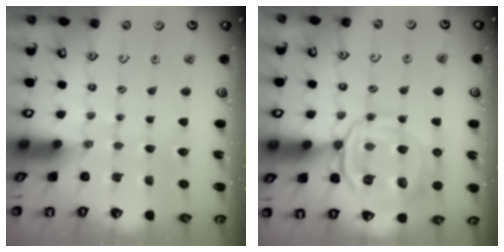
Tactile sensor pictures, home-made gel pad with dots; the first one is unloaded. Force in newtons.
{"total": 14.0, "press": 13.9, "slide": 1.5}